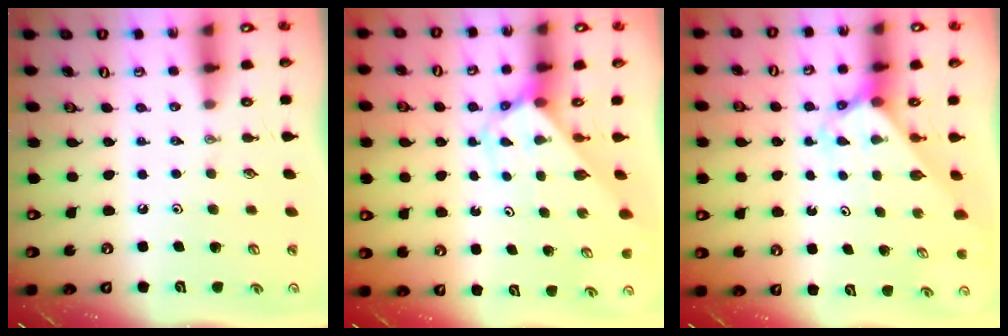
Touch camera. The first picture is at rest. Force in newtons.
{"total": 2.9, "press": 2.9, "slide": 0.1}
{"total": 2.6, "press": 2.6, "slide": 0.2}